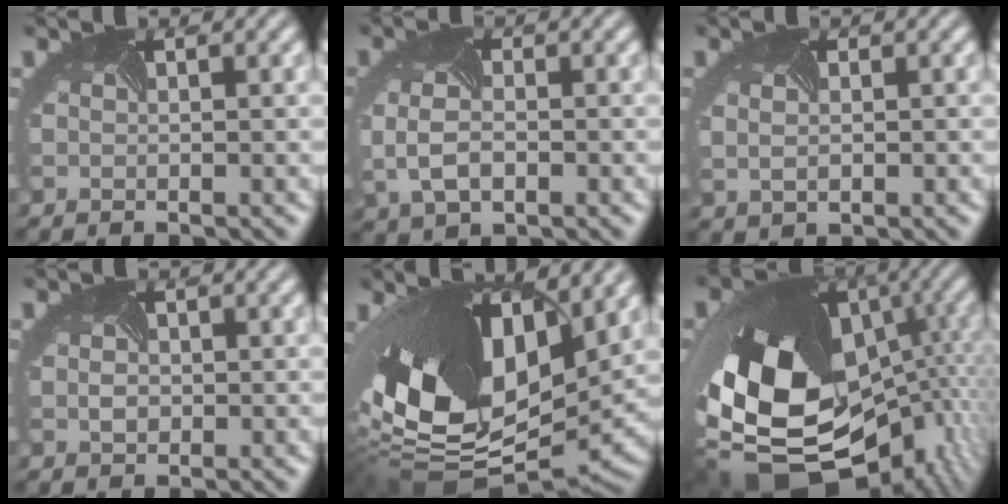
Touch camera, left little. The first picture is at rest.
{"total": 3.4, "force": [-0.4, 2.4, 2.3], "torque": [-0.074, -0.006, -0.008]}
{"total": 2.4, "force": [0.7, 1.9, 1.3], "torque": [-0.016, 0.015, -0.002]}
{"total": 0.9, "force": [-0.2, 0.9, 0.2], "torque": [-0.017, -0.001, -0.003]}
{"total": 16.8, "force": [2.4, 10.2, 13.2], "torque": [-0.278, -0.032, 0.061]}
{"total": 19.9, "force": [-4.5, 13.6, 13.8], "torque": [-0.273, -0.053, -0.049]}